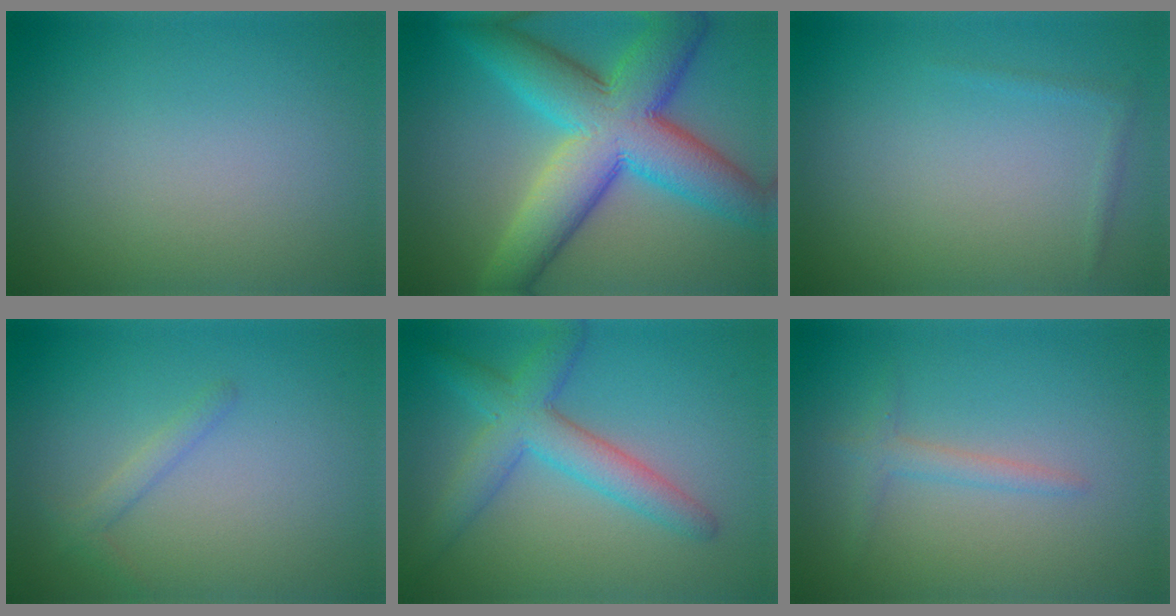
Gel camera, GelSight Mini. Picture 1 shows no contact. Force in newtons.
{"total": 11.4, "press": 11.4, "slide": 0.1}
{"total": 0.6, "press": 0.6, "slide": 0.1}
{"total": 1.3, "press": 1.3, "slide": 0.1}
{"total": 4.9, "press": 4.9, "slide": 0.3}
{"total": 1.6, "press": 1.6, "slide": 0.1}